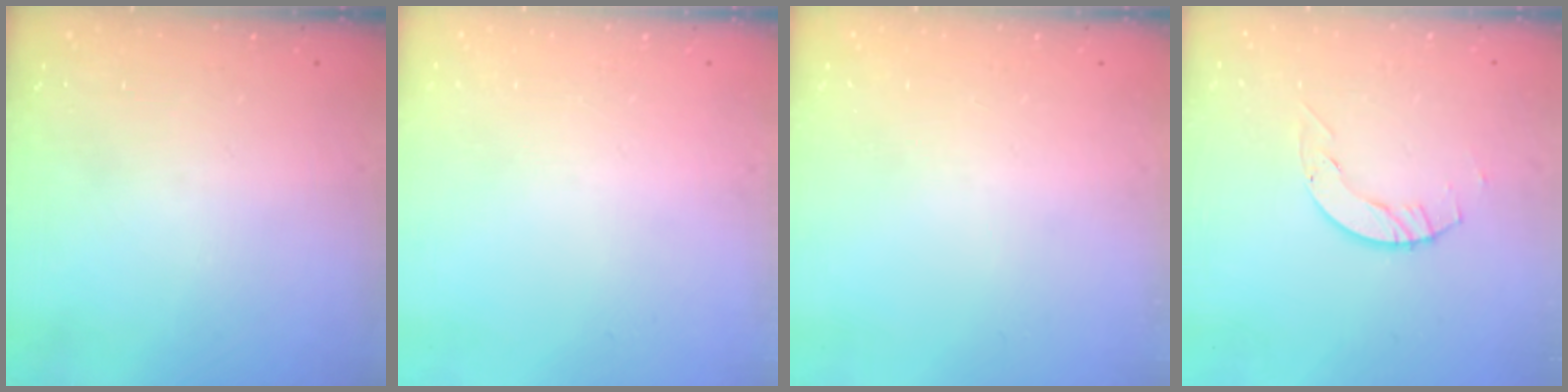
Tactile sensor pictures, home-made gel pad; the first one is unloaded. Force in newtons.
{"total": 0.0}
{"total": 0.0}
{"total": 2.1, "press": 2.1, "slide": 0.3}